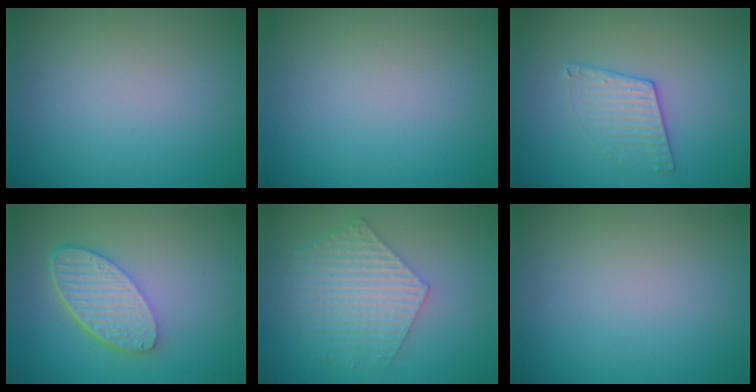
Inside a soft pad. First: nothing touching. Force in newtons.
{"total": 0.0}
{"total": 2.0, "press": 1.5, "slide": 1.3}
{"total": 5.6, "press": 4.2, "slide": 3.7}
{"total": 5.9, "press": 4.4, "slide": 3.9}
{"total": 0.0}